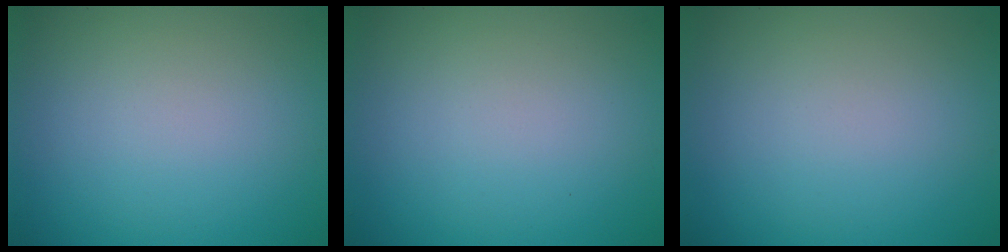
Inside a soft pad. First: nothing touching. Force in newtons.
{"total": 0.0}
{"total": 0.0}